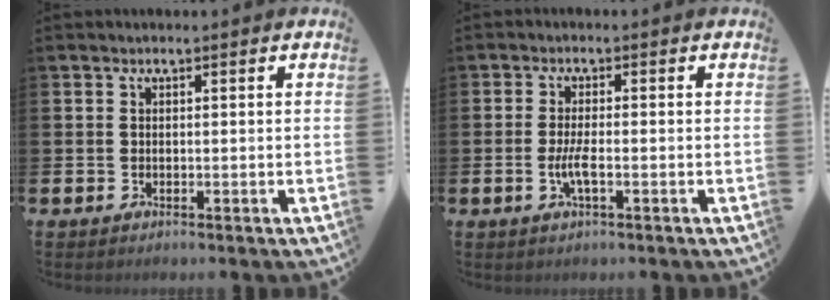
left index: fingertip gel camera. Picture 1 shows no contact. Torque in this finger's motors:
{"motor_torque": [0.49, 0.37, 0.13, 0.09]}